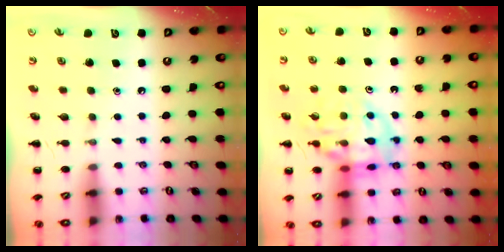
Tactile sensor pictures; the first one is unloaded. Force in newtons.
{"total": 14.0, "press": 13.8, "slide": 2.1}